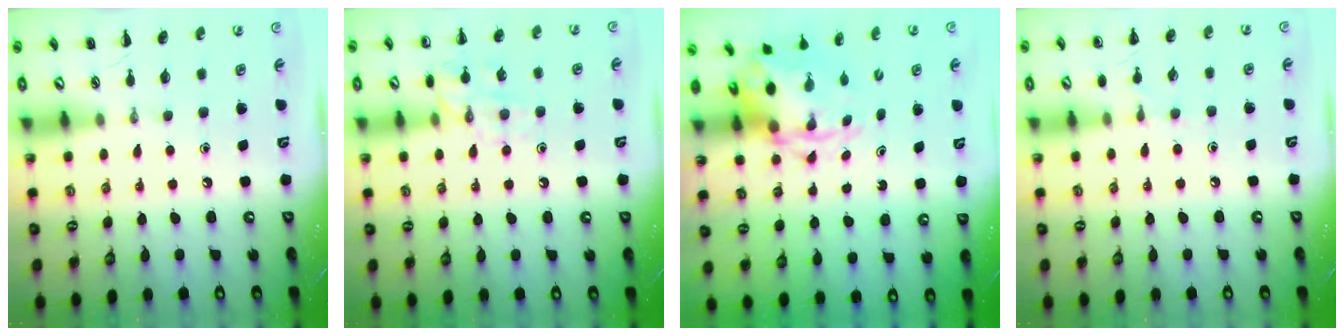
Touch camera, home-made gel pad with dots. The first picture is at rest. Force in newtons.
{"total": 11.2, "press": 11.2, "slide": 0.8}
{"total": 4.5, "press": 4.4, "slide": 1.1}
{"total": 5.5, "press": 5.2, "slide": 1.8}